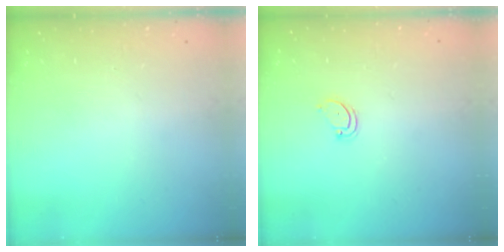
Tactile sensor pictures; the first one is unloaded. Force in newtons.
{"total": 2.8, "press": 2.8, "slide": 0.2}